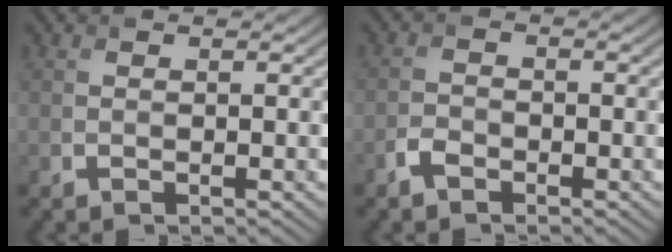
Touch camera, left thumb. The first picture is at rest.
{"total": 2.0, "force": [-1.5, 1.0, 0.9], "torque": [-0.017, 0.003, -0.035]}